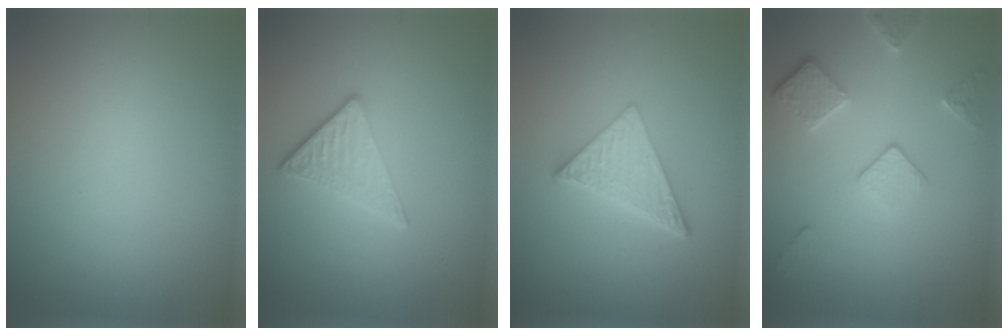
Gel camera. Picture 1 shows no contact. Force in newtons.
{"total": 2.9, "press": 2.6, "slide": 1.3}
{"total": 4.7, "press": 3.4, "slide": 3.3}
{"total": 3.5, "press": 2.8, "slide": 2.0}